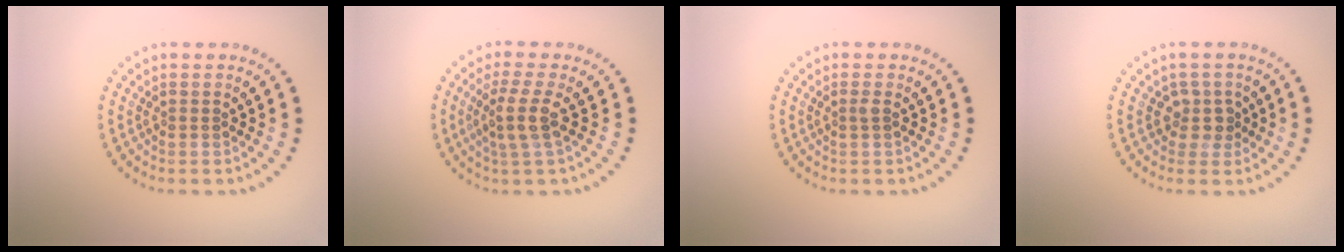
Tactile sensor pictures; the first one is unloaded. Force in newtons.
{"total": 2.9, "press": 2.4, "slide": 1.7}
{"total": 0.5, "press": 0.5, "slide": 0.3}
{"total": 1.9, "press": 1.5, "slide": 1.2}